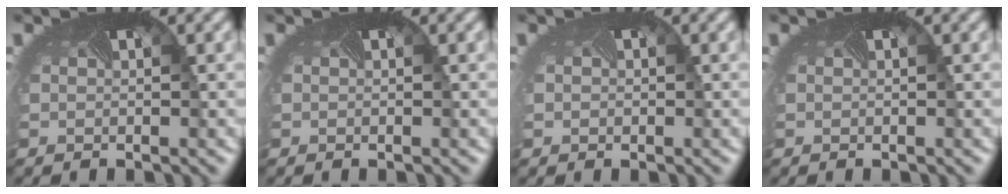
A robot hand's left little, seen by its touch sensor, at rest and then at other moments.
{"total": 0.0}
{"total": 0.5, "force": [0.0, 0.5, -0.3], "torque": [0.003, -0.005, 0.001]}
{"total": 0.0}